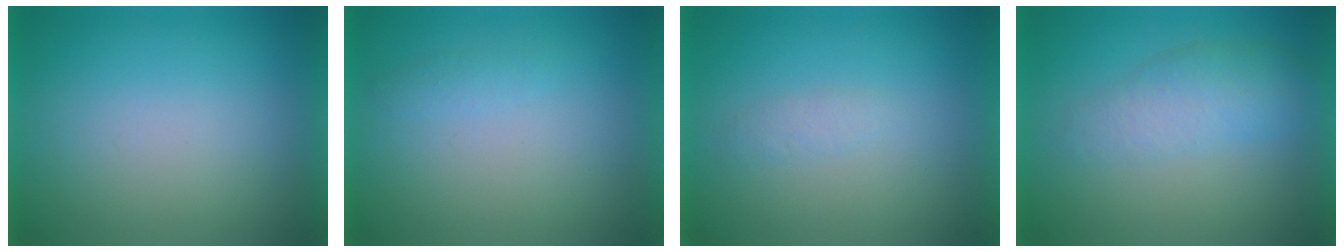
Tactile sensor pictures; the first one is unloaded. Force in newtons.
{"total": 1.4}
{"total": 1.5}
{"total": 3.0}